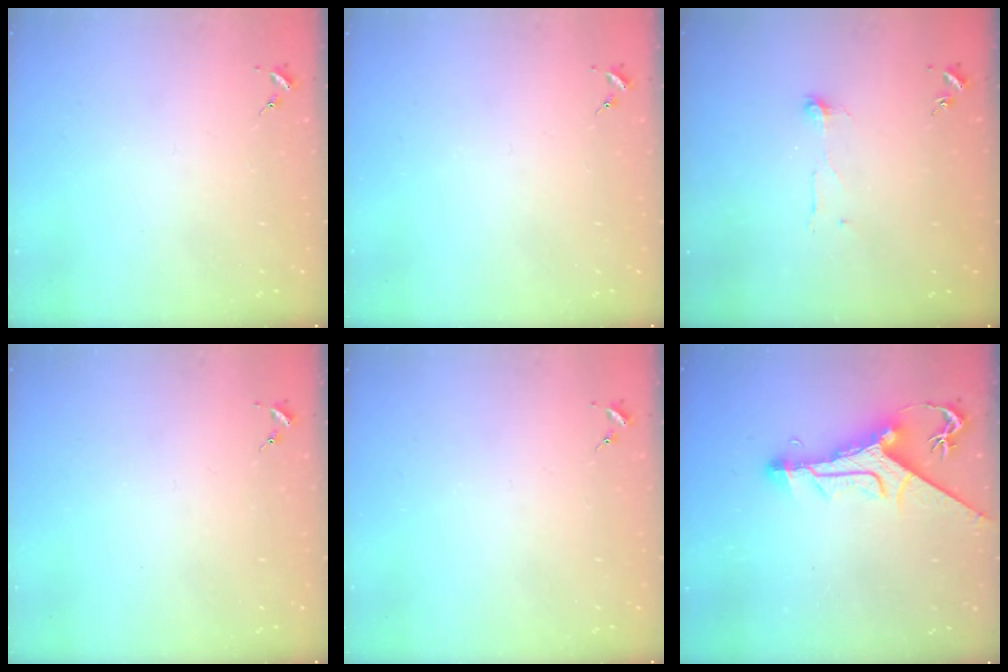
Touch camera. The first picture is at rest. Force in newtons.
{"total": 0.0}
{"total": 4.5, "press": 4.5, "slide": 0.4}
{"total": 0.0}
{"total": 0.0}
{"total": 12.6, "press": 12.5, "slide": 1.4}